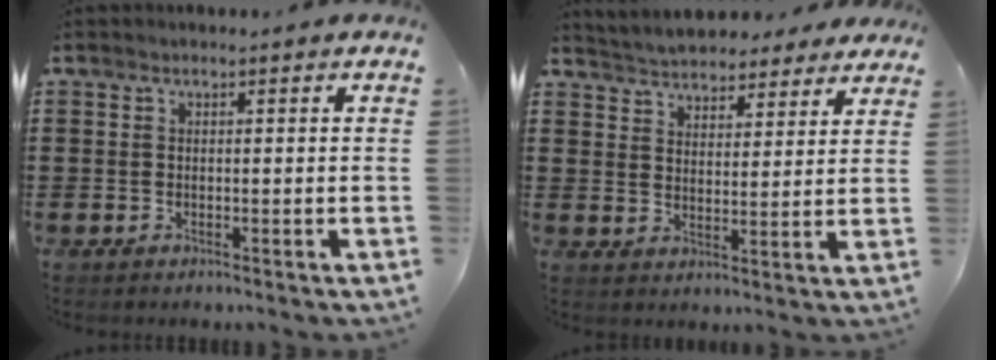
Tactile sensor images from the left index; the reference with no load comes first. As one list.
[{"total": 4.5, "force": [4.4, 1.0, -0.1], "torque": [-0.020, -0.019, 0.078]}]